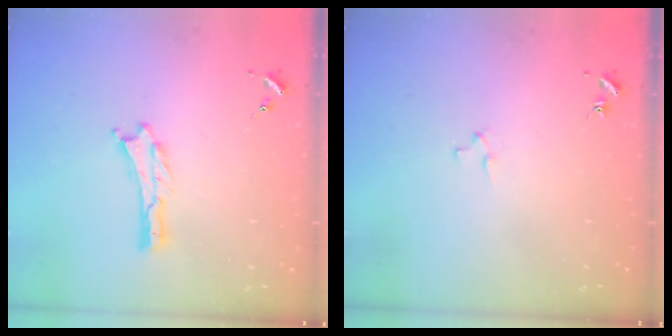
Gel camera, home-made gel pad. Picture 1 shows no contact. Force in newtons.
{"total": 1.9, "press": 1.9, "slide": 0.2}